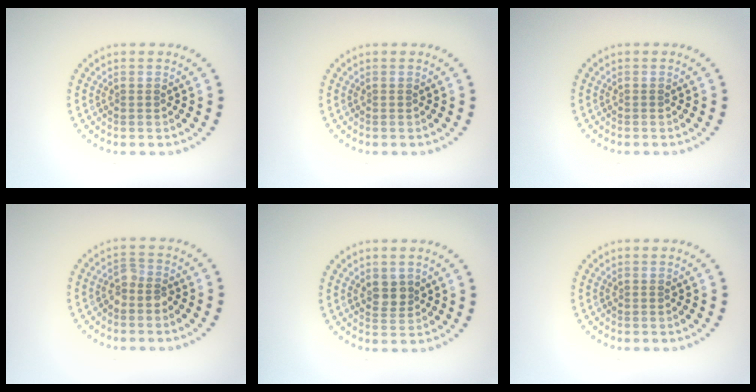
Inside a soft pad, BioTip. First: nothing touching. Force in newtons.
{"total": 0.0}
{"total": 0.0}
{"total": 1.6, "press": 1.3, "slide": 0.9}
{"total": 1.8, "press": 1.7, "slide": 0.7}
{"total": 0.0}